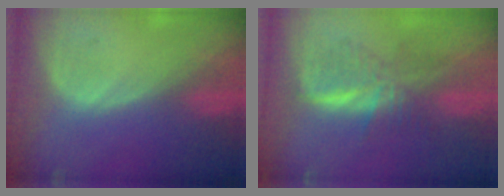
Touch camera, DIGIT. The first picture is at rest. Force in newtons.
{"total": 6.0, "press": 6.0, "slide": 0.1}